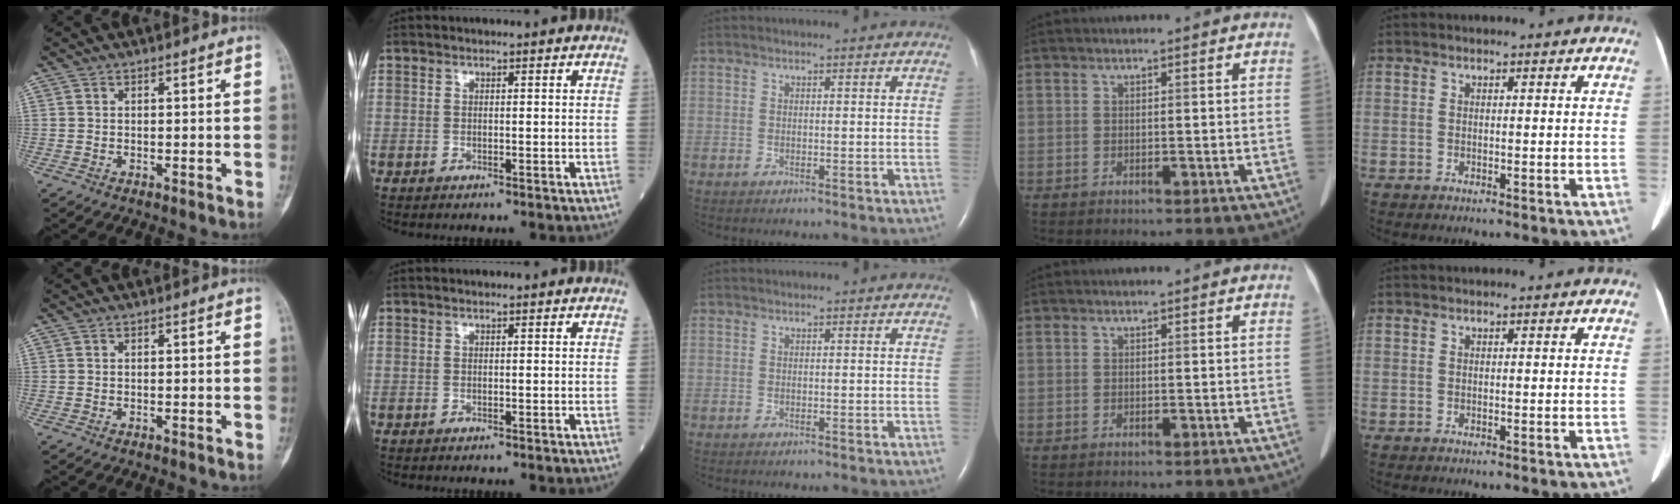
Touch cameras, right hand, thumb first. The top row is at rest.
{}